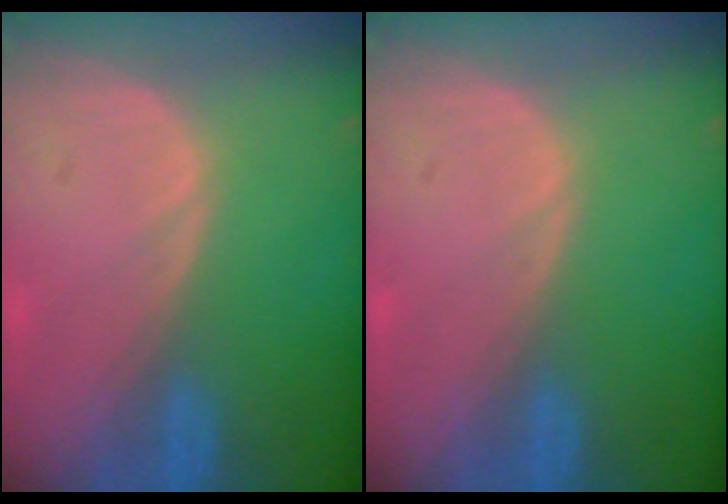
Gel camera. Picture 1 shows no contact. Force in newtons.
{"total": 0.0}